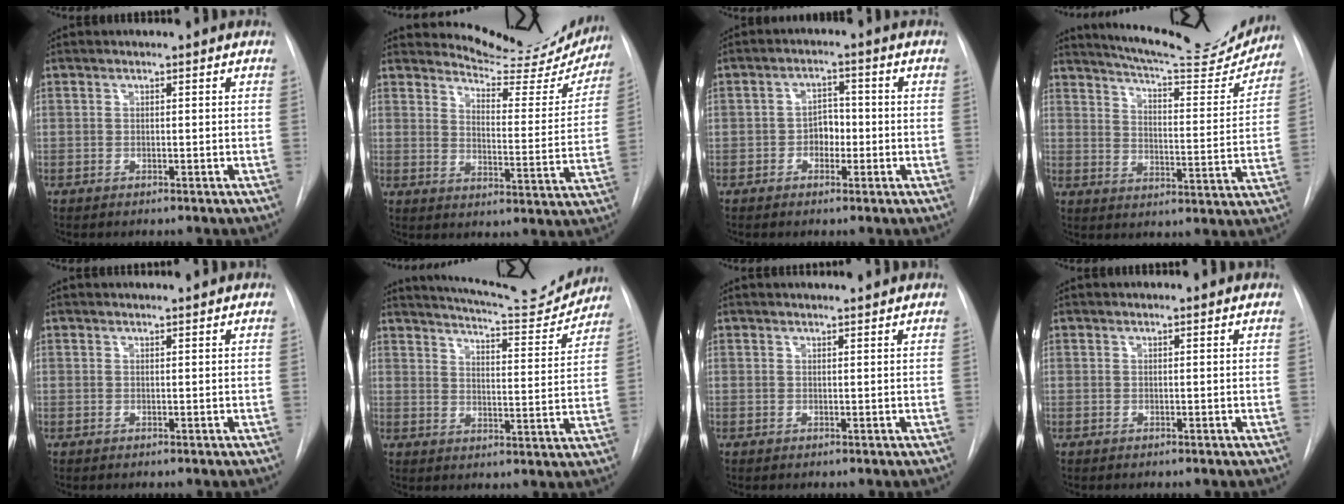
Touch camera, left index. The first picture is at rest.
{"total": 16.1, "force": [15.6, 2.6, 2.7], "torque": [-0.027, -0.071, 0.181]}
{"total": 3.1, "force": [-0.8, 2.2, 2.1], "torque": [-0.026, 0.009, -0.016]}
{"total": 18.6, "force": [17.5, 2.2, 6.0], "torque": [-0.089, -0.048, 0.226]}
{"total": 2.3, "force": [2.3, 0.0, 0.6], "torque": [-0.008, 0.010, 0.029]}
{"total": 14.6, "force": [14.2, 0.8, 3.3], "torque": [-0.053, -0.041, 0.183]}
{"total": 3.5, "force": [3.4, 0.1, 0.9], "torque": [-0.015, 0.012, 0.042]}
{"total": 1.8, "force": [1.7, 0.2, 0.5], "torque": [-0.013, 0.014, 0.018]}